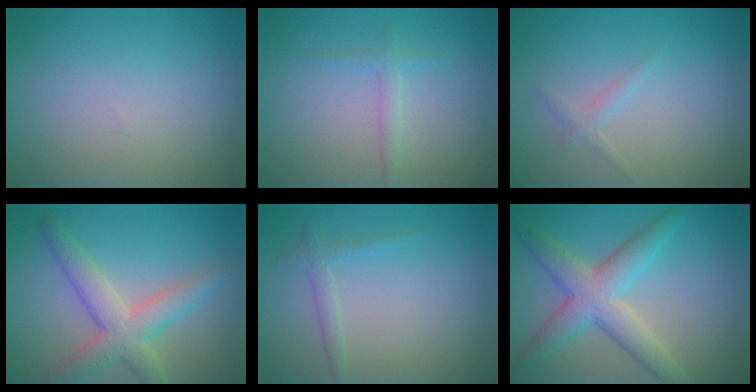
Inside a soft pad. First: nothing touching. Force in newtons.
{"total": 1.3, "press": 1.3, "slide": 0.1}
{"total": 1.0, "press": 1.0, "slide": 0.0}
{"total": 4.9, "press": 4.9, "slide": 0.3}
{"total": 1.3, "press": 1.3, "slide": 0.0}
{"total": 5.7, "press": 5.6, "slide": 0.4}